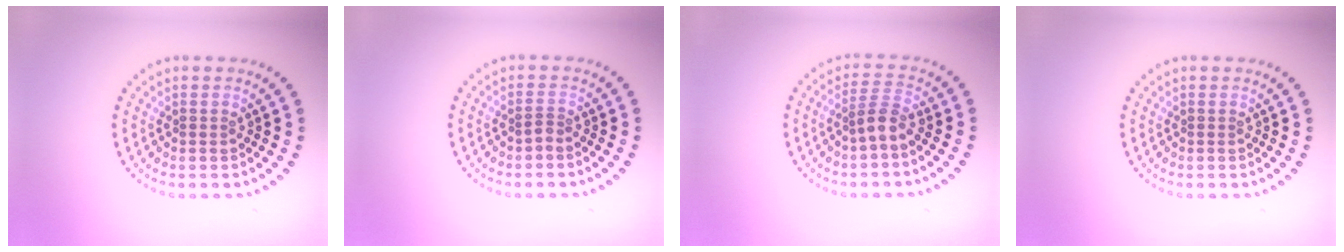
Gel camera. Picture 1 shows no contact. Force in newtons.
{"total": 0.5, "press": 0.2, "slide": 0.5}
{"total": 2.3, "press": 1.7, "slide": 1.6}
{"total": 0.0}